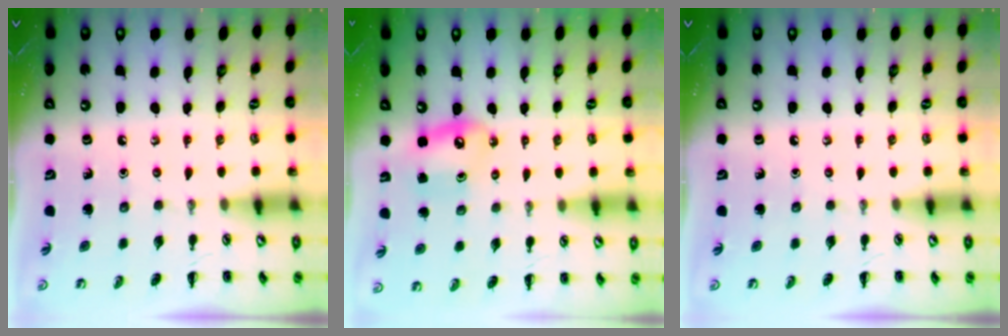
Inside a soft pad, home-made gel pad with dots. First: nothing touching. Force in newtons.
{"total": 7.5, "press": 7.3, "slide": 1.8}
{"total": 0.0}